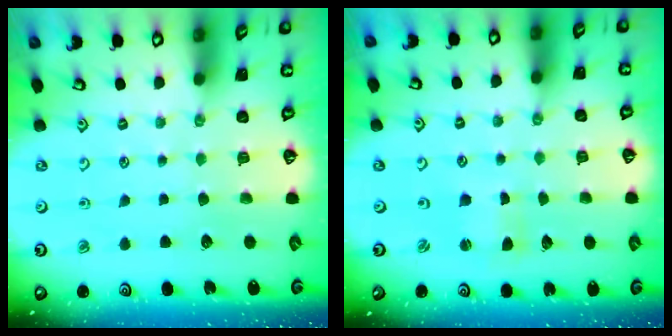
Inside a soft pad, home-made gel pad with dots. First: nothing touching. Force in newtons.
{"total": 1.0, "press": 1.0, "slide": 0.2}